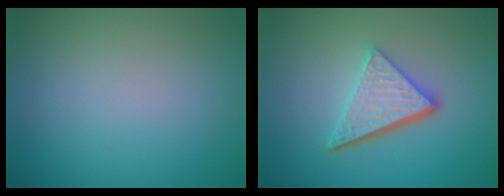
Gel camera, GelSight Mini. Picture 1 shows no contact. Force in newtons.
{"total": 5.2, "press": 3.5, "slide": 3.8}